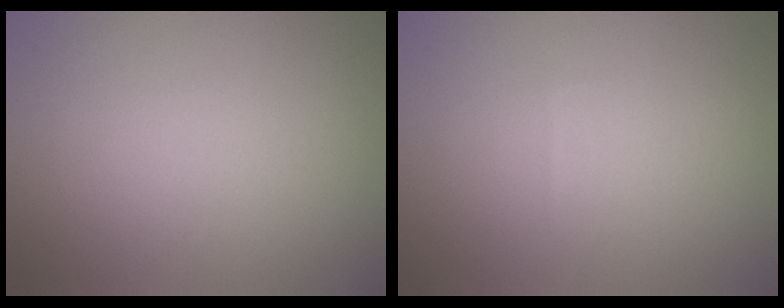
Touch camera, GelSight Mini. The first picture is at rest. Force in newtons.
{"total": 0.0}